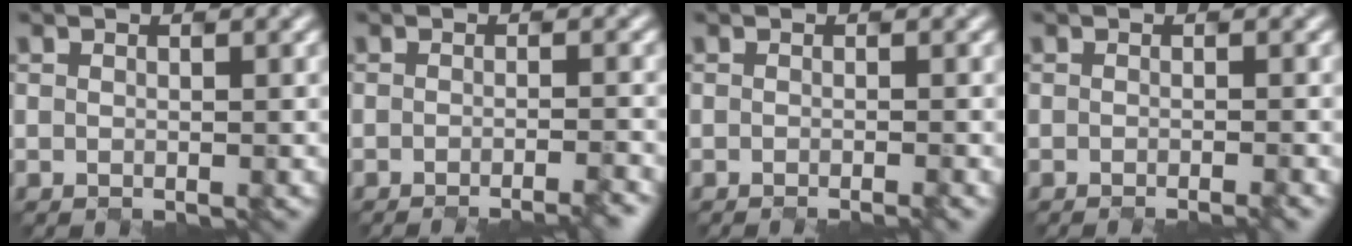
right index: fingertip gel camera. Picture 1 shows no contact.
{"total": 3.9, "force": [-2.2, 1.1, 3.1], "torque": [-0.009, 0.000, -0.020]}
{"total": 1.8, "force": [-0.5, 0.7, 1.5], "torque": [-0.003, 0.002, -0.014]}
{"total": 2.1, "force": [-0.7, 0.9, 1.8], "torque": [0.003, 0.003, -0.014]}